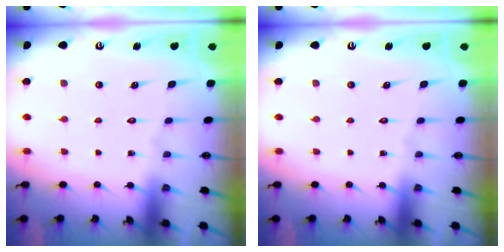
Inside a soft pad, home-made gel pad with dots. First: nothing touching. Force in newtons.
{"total": 0.0}